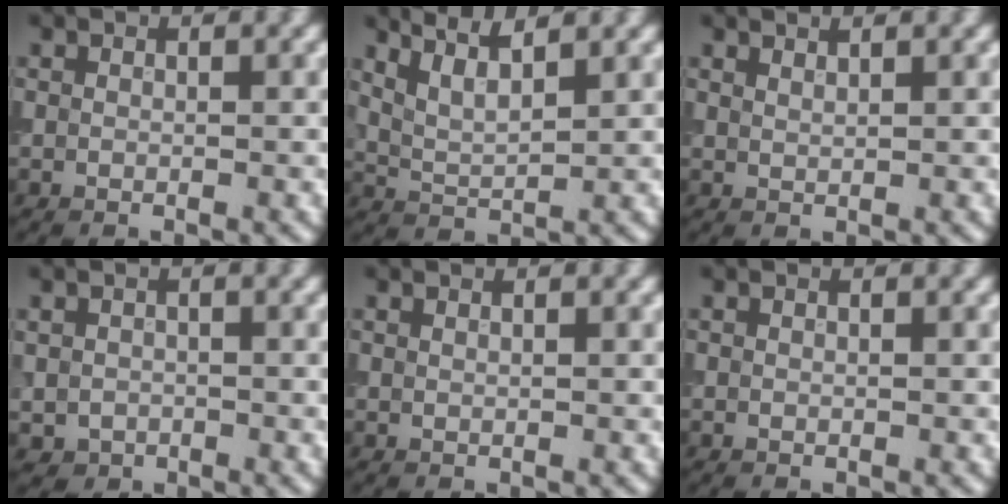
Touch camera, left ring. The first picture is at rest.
{"total": 3.5, "force": [3.0, 0.6, 1.8], "torque": [-0.035, 0.022, 0.054]}
{"total": 1.1, "force": [1.1, 0.1, 0.2], "torque": [0.004, 0.005, 0.015]}
{"total": 0.8, "force": [-0.2, 0.7, -0.3], "torque": [0.005, 0.005, 0.001]}
{"total": 0.8, "force": [0.5, 0.3, 0.5], "torque": [-0.001, 0.006, 0.001]}
{"total": 0.0}